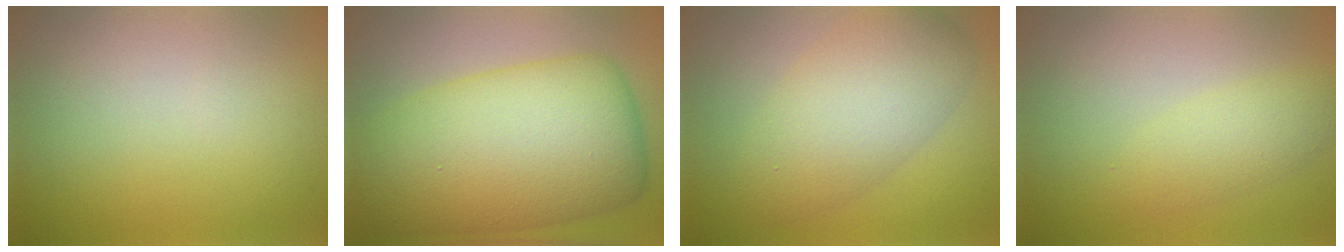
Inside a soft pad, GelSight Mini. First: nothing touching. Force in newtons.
{"total": 13.6, "press": 13.6, "slide": 0.2}
{"total": 6.8, "press": 6.8, "slide": 0.3}
{"total": 2.4, "press": 2.4, "slide": 0.1}